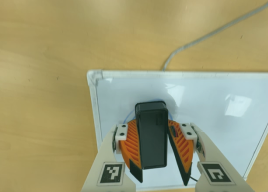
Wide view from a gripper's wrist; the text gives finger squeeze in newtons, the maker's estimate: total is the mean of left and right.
{"total": 10.2, "left": 11.7, "right": 8.8}